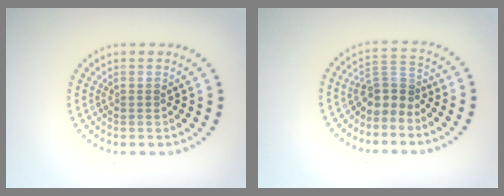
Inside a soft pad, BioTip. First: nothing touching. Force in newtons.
{"total": 2.9, "press": 2.1, "slide": 2.0}